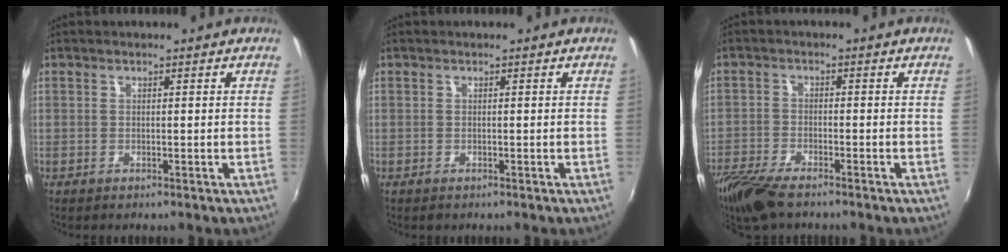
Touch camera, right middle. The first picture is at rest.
{"total": 0.0}
{"total": 9.2, "force": [-7.3, 2.2, 5.0], "torque": [-0.131, -0.032, -0.140]}